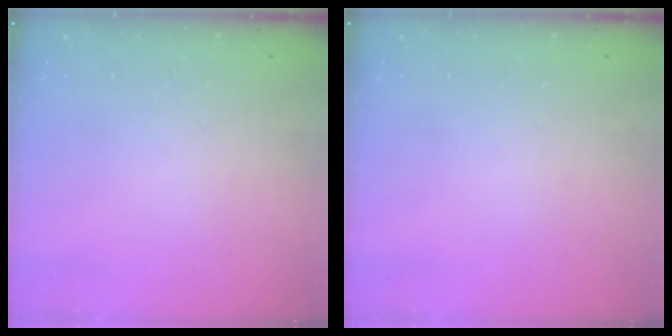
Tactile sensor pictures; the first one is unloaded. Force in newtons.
{"total": 0.0}